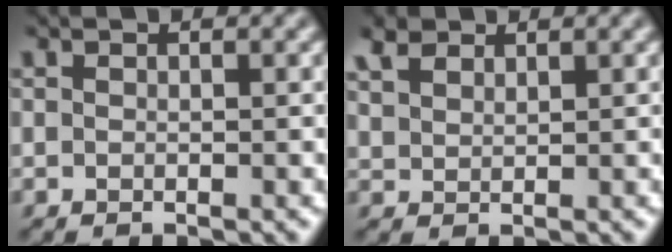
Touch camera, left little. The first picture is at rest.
{"total": 2.4, "force": [1.7, 1.3, 1.0], "torque": [-0.037, 0.009, 0.037]}